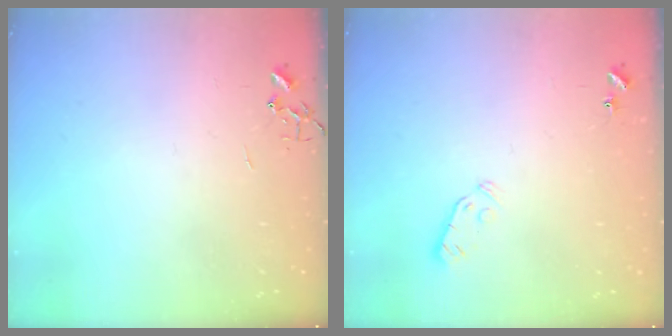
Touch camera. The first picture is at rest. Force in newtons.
{"total": 3.8, "press": 3.7, "slide": 0.9}